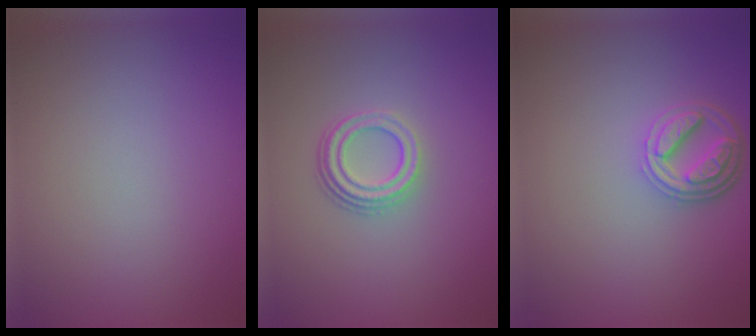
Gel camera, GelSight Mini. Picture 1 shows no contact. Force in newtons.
{"total": 3.5, "press": 2.5, "slide": 2.4}
{"total": 3.9, "press": 3.1, "slide": 2.4}